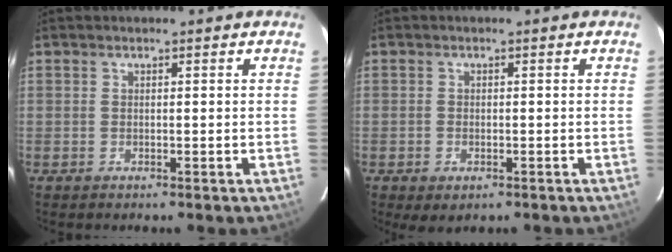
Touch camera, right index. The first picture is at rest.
{"total": 2.5, "force": [-1.2, 1.6, 1.4], "torque": [-0.025, -0.010, -0.017]}